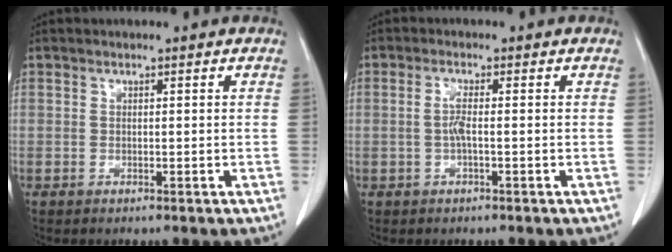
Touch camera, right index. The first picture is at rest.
{"total": 2.1, "force": [-0.3, 0.1, 2.1], "torque": [-0.046, 0.001, -0.008]}